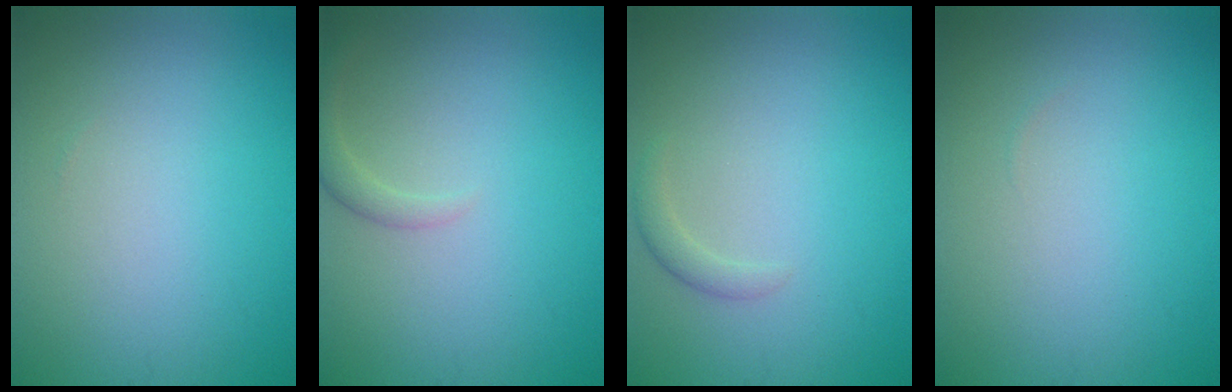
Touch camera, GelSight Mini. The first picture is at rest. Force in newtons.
{"total": 1.5, "press": 1.5, "slide": 0.2}
{"total": 1.1, "press": 1.1, "slide": 0.0}
{"total": 0.0}